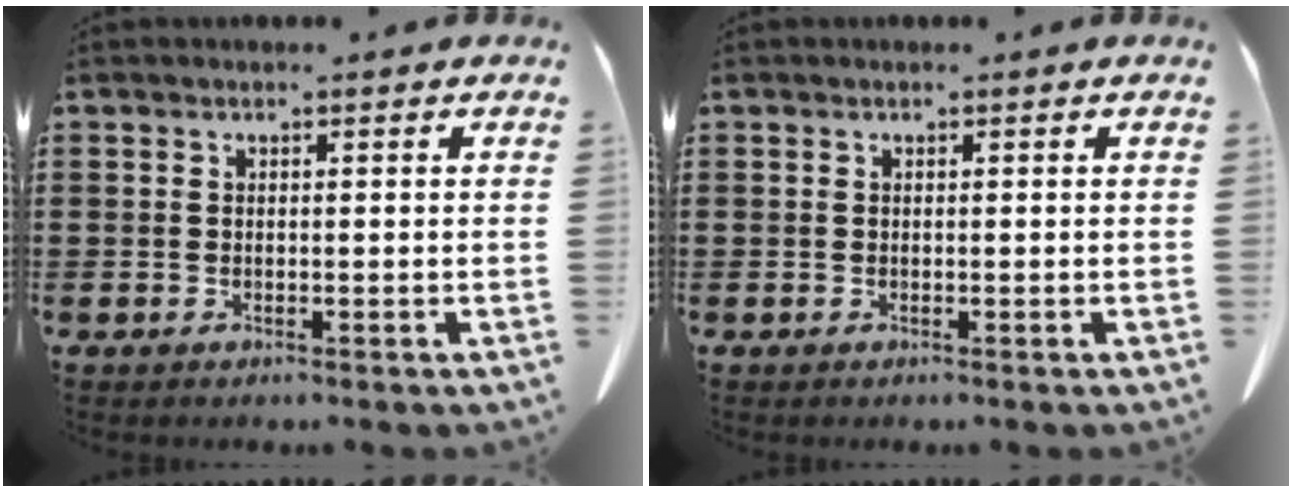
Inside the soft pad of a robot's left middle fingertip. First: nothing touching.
{"total": 0.0}